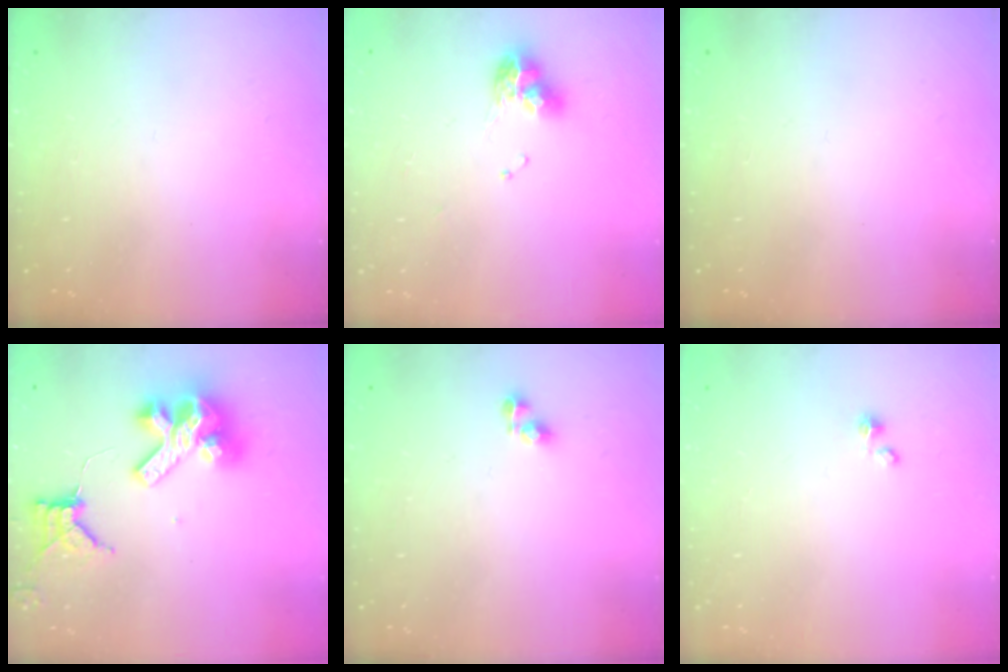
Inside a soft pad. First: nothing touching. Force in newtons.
{"total": 8.8, "press": 8.7, "slide": 1.1}
{"total": 0.0}
{"total": 13.7, "press": 13.6, "slide": 1.8}
{"total": 4.2, "press": 4.1, "slide": 0.6}
{"total": 1.5, "press": 1.5, "slide": 0.0}